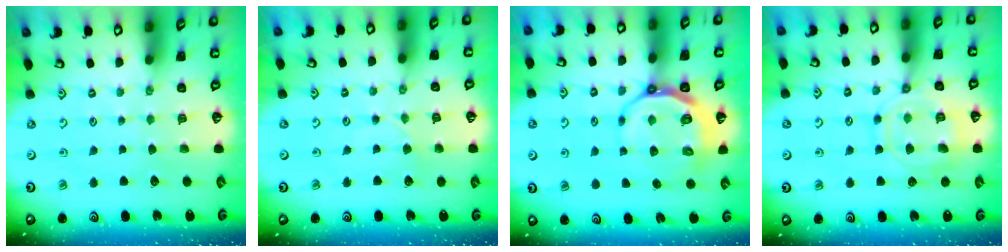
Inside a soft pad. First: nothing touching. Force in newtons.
{"total": 2.2, "press": 2.2, "slide": 0.3}
{"total": 9.6, "press": 9.0, "slide": 3.3}
{"total": 12.7, "press": 12.6, "slide": 1.3}